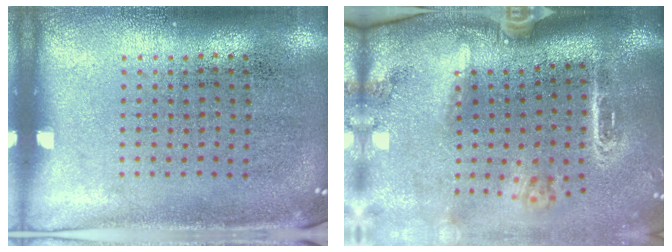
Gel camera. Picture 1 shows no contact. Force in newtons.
{"total": 3.0, "press": 2.1, "slide": 2.1}